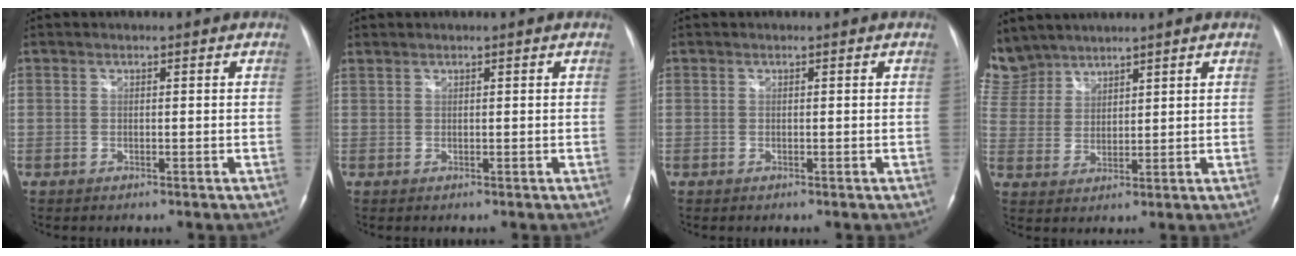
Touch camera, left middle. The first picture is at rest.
{"total": 0.5, "force": [0.5, 0.0, 0.0], "torque": [-0.015, 0.011, 0.018]}
{"total": 0.0}
{"total": 9.5, "force": [8.4, 4.4, 0.9], "torque": [-0.044, 0.015, 0.185]}